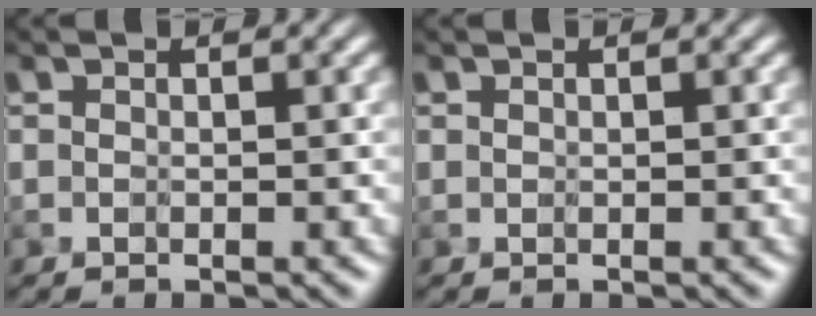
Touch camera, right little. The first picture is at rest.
{"total": 0.0}